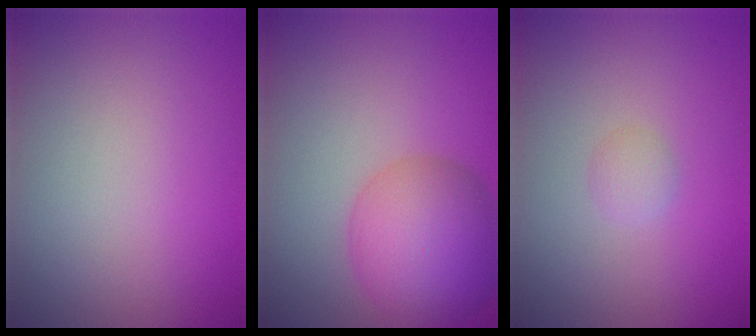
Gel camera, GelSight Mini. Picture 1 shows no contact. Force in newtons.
{"total": 7.2, "press": 7.2, "slide": 0.2}
{"total": 1.0, "press": 1.0, "slide": 0.0}